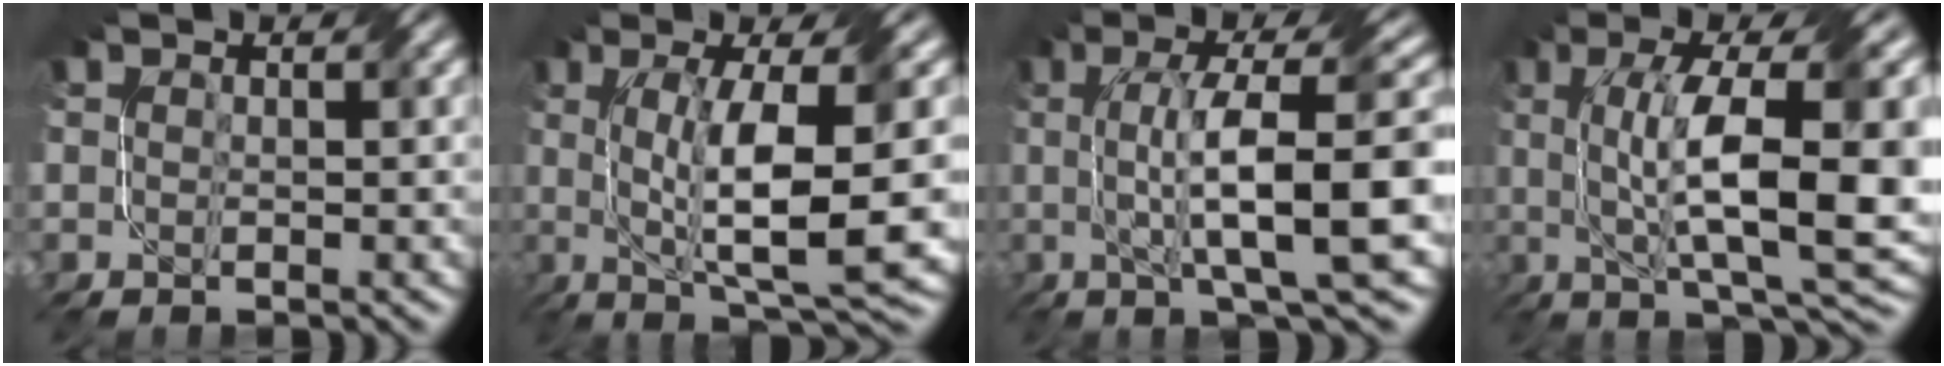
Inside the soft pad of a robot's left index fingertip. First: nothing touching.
{"total": 10.1, "force": [0.0, 2.1, 9.9], "torque": [-0.156, -0.004, 0.008]}
{"total": 11.3, "force": [0.4, 2.4, 11.0], "torque": [-0.159, 0.013, 0.009]}
{"total": 13.1, "force": [1.0, 3.5, 12.6], "torque": [-0.199, 0.003, 0.021]}